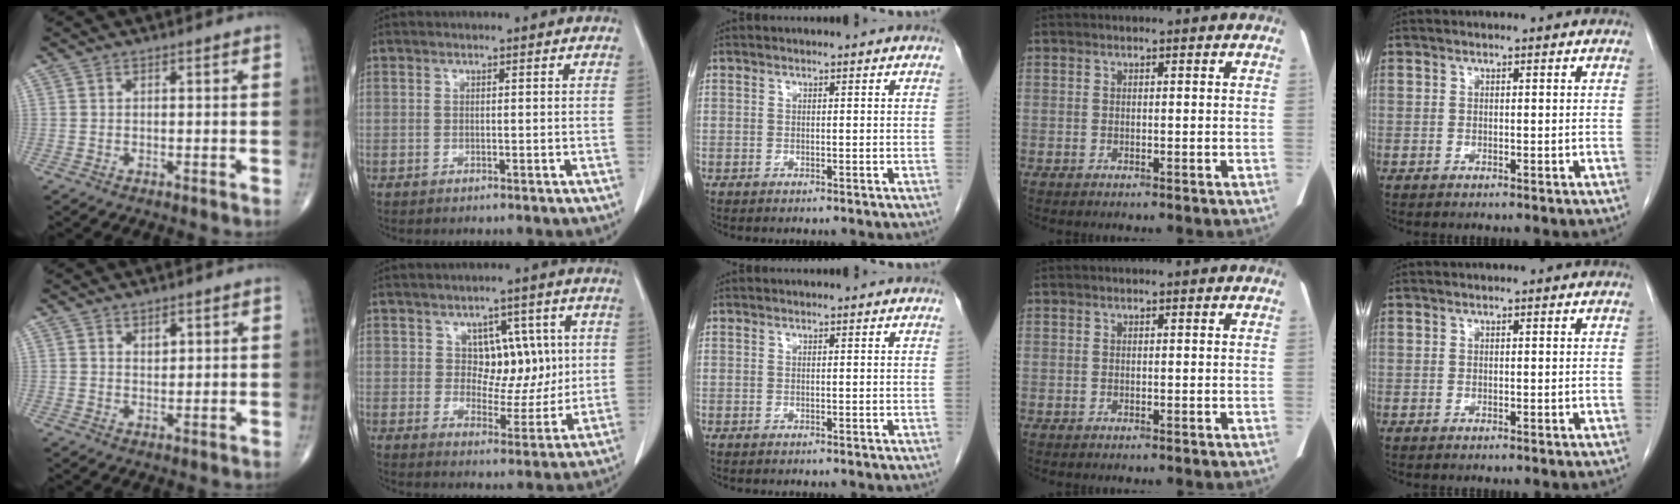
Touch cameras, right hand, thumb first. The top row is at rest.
{"thumb": {"total": 2.2, "force": [1.0, 1.4, 1.4], "torque": [-0.011, -0.006, 0.018]}, "index": {"total": 7.4, "force": [1.7, 5.1, 5.1], "torque": [-0.058, 0.014, 0.034]}}